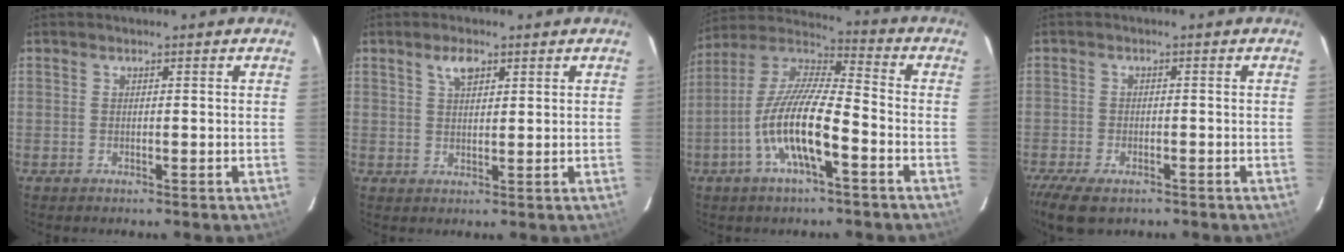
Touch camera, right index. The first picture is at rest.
{"total": 3.3, "force": [1.9, 1.6, 2.2], "torque": [-0.038, 0.007, 0.036]}
{"total": 14.6, "force": [-5.7, 3.4, 13.0], "torque": [-0.259, -0.004, -0.113]}
{"total": 8.5, "force": [-5.8, 3.8, 4.8], "torque": [-0.124, -0.030, -0.105]}